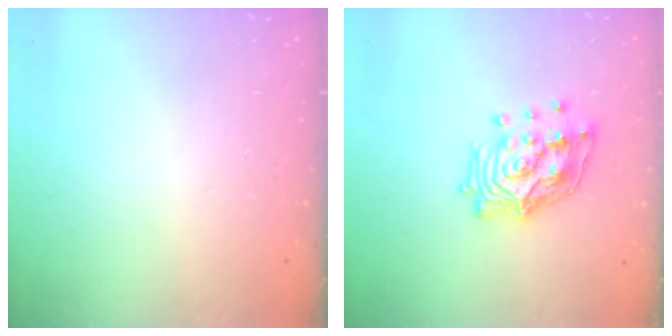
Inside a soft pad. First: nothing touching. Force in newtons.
{"total": 14.8, "press": 14.7, "slide": 2.0}